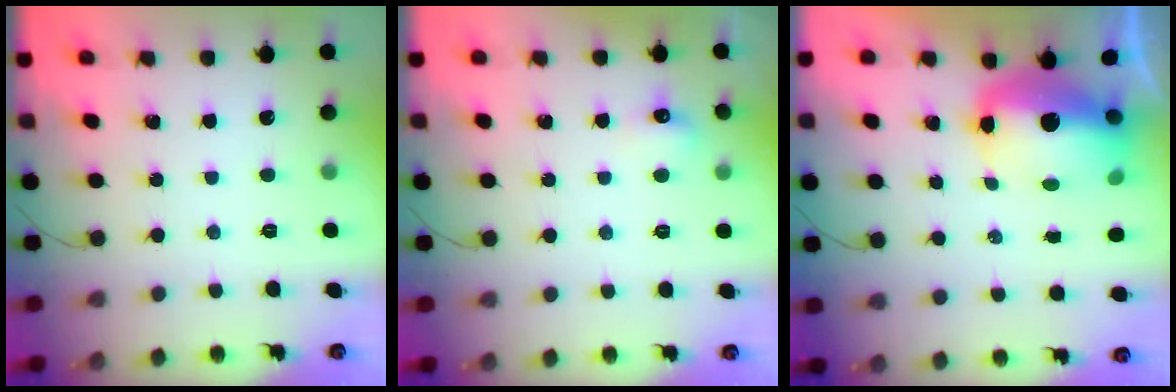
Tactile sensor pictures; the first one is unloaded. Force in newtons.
{"total": 4.8, "press": 4.6, "slide": 1.3}
{"total": 14.4, "press": 14.1, "slide": 2.7}